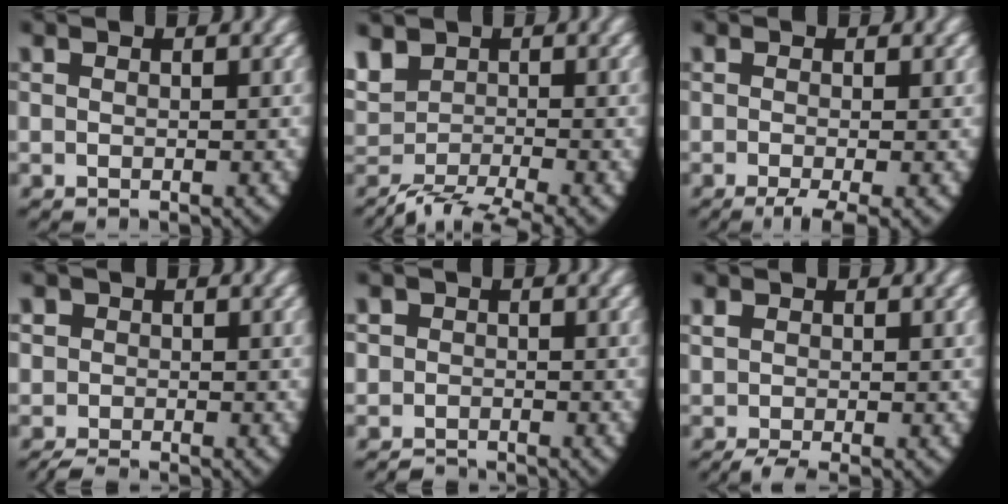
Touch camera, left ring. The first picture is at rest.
{"total": 5.3, "force": [-1.5, 4.0, 3.1], "torque": [-0.061, -0.021, -0.018]}
{"total": 3.4, "force": [-2.1, 1.1, 2.5], "torque": [-0.043, -0.017, -0.026]}
{"total": 2.3, "force": [-1.1, 2.0, 0.4], "torque": [-0.015, -0.007, -0.022]}
{"total": 2.4, "force": [-1.7, 1.7, -0.2], "torque": [0.003, -0.007, -0.034]}
{"total": 2.6, "force": [-1.8, 1.2, 1.5], "torque": [-0.029, -0.013, -0.018]}